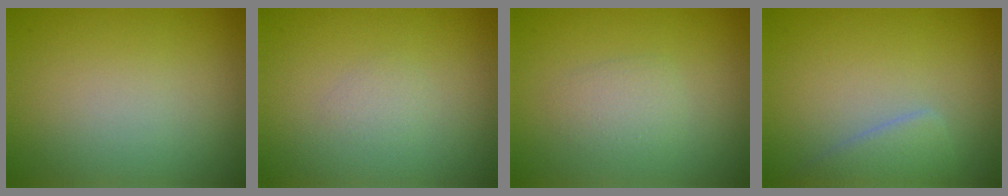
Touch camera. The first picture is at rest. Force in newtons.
{"total": 0.6, "press": 0.6, "slide": 0.1}
{"total": 1.6, "press": 1.6, "slide": 0.1}
{"total": 2.3, "press": 2.3, "slide": 0.1}